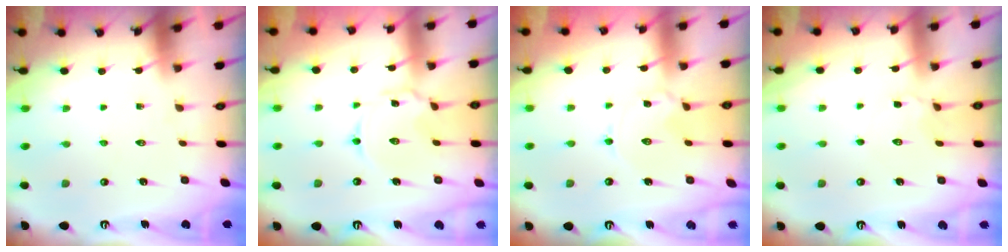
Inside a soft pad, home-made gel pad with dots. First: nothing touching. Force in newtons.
{"total": 2.6, "press": 2.6, "slide": 0.3}
{"total": 1.7, "press": 1.6, "slide": 0.1}
{"total": 3.8, "press": 3.8, "slide": 0.5}